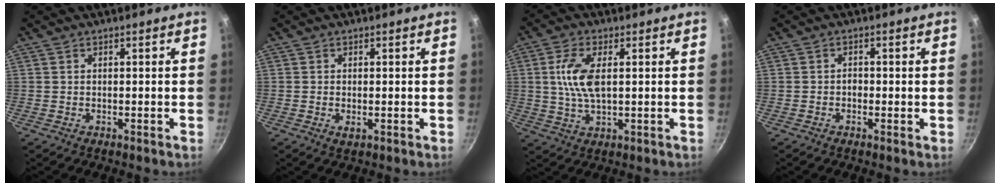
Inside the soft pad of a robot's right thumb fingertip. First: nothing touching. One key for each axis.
{"total": 1.6, "fx": -0.2, "fy": 0.9, "fz": 1.3, "tx": -0.021, "ty": -0.003, "tz": -0.003}
{"total": 8.3, "fx": 1.3, "fy": 3.8, "fz": 7.2, "tx": -0.144, "ty": 0.002, "tz": 0.025}
{"total": 1.4, "fx": -0.3, "fy": 1.0, "fz": 0.9, "tx": -0.013, "ty": 0.004, "tz": -0.009}